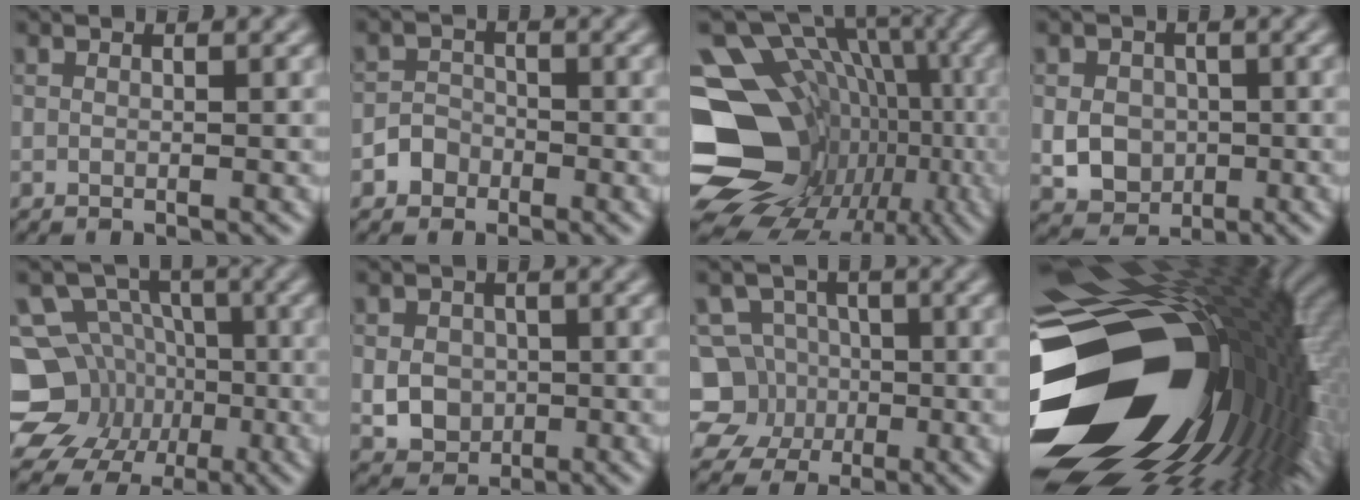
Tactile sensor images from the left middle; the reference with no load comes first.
{"total": 1.9, "force": [-1.1, 1.6, 0.3], "torque": [0.008, 0.008, -0.025]}
{"total": 20.5, "force": [-4.8, 16.9, 10.5], "torque": [-0.153, 0.014, -0.076]}
{"total": 3.9, "force": [-0.4, 3.3, 2.0], "torque": [-0.038, -0.001, -0.008]}
{"total": 12.3, "force": [-4.1, 10.9, 4.1], "torque": [-0.082, -0.004, -0.095]}
{"total": 3.3, "force": [-0.3, 2.9, 1.7], "torque": [-0.032, -0.002, -0.007]}
{"total": 7.9, "force": [-2.0, 7.4, 2.0], "torque": [-0.031, 0.014, -0.066]}
{"total": 21.7, "force": [-4.5, 13.8, 16.1], "torque": [-0.284, -0.024, -0.055]}